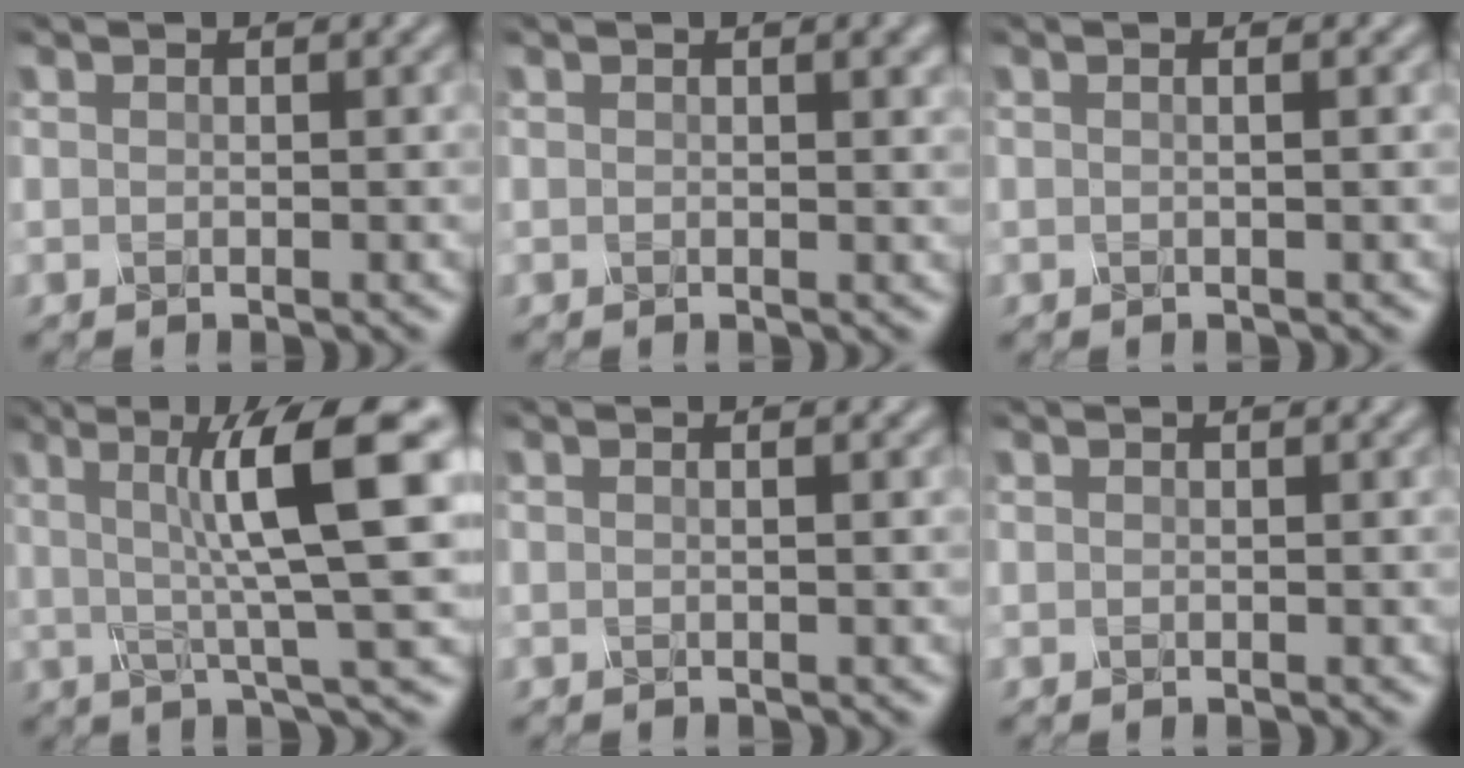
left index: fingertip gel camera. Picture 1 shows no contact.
{"total": 1.8, "force": [0.9, 0.6, 1.5], "torque": [-0.019, 0.004, 0.016]}
{"total": 2.0, "force": [0.4, 1.0, 1.6], "torque": [-0.010, 0.003, -0.021]}
{"total": 10.0, "force": [1.3, 1.8, 9.7], "torque": [-0.135, 0.009, 0.015]}
{"total": 1.1, "force": [0.2, 0.5, 1.0], "torque": [-0.009, -0.002, -0.013]}
{"total": 0.0}